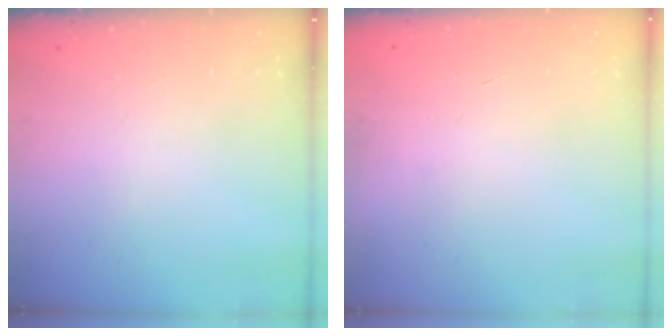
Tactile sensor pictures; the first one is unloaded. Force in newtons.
{"total": 0.0}